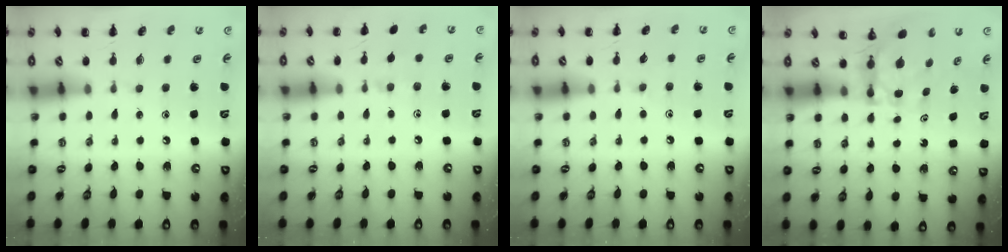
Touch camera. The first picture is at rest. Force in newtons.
{"total": 3.5, "press": 3.2, "slide": 1.5}
{"total": 2.9, "press": 2.7, "slide": 1.1}
{"total": 6.2, "press": 6.2, "slide": 0.9}